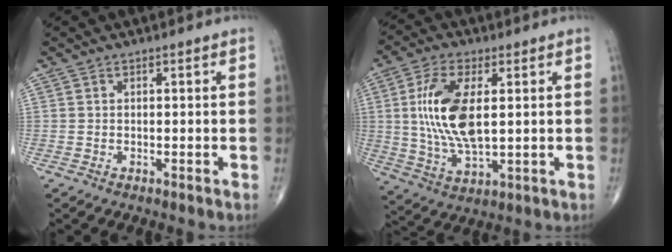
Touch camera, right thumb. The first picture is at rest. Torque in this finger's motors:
{"motor_torque": [1.99, 2.06, 1.74, 0.19, 0.23]}